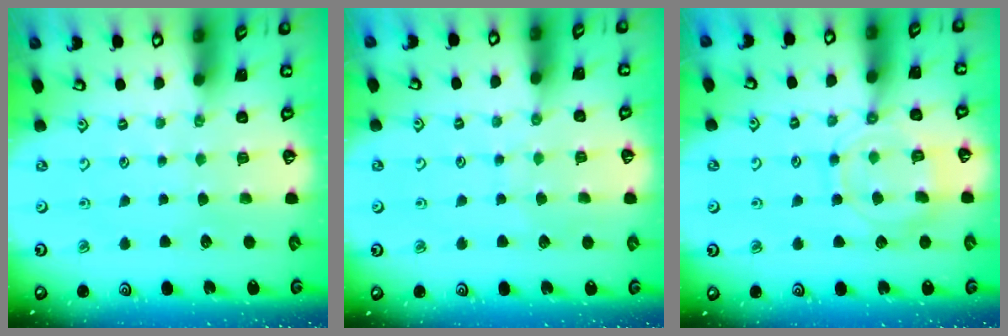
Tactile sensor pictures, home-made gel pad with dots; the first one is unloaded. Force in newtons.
{"total": 4.4, "press": 4.4, "slide": 0.5}
{"total": 11.2, "press": 11.1, "slide": 1.1}